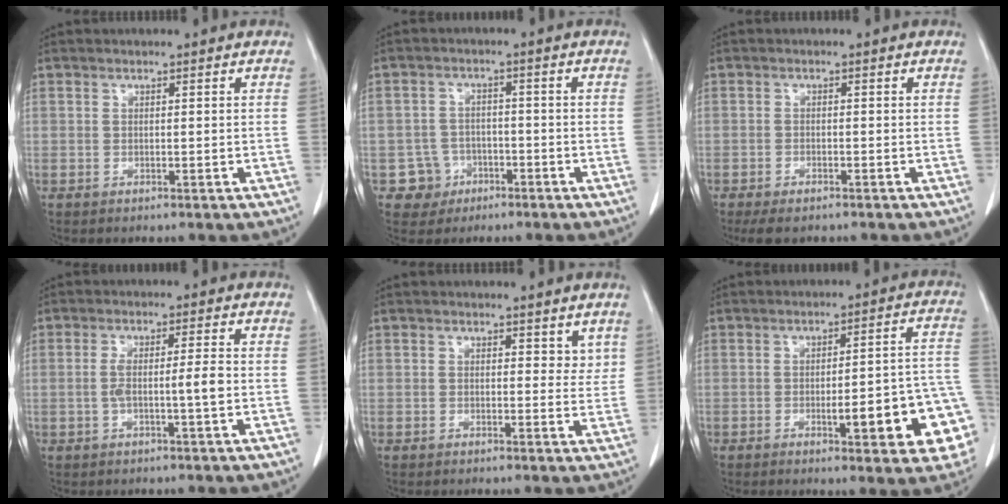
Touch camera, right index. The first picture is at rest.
{"total": 4.7, "force": [-2.1, 4.2, -0.2], "torque": [0.012, 0.017, -0.031]}
{"total": 4.1, "force": [-3.2, 1.4, 2.1], "torque": [-0.031, -0.007, -0.046]}
{"total": 4.3, "force": [-0.8, 0.0, 4.3], "torque": [-0.085, 0.006, -0.010]}
{"total": 2.6, "force": [1.9, 1.6, 0.9], "torque": [0.006, -0.007, 0.022]}
{"total": 13.7, "force": [-4.3, 2.3, 12.8], "torque": [-0.104, 0.026, -0.047]}